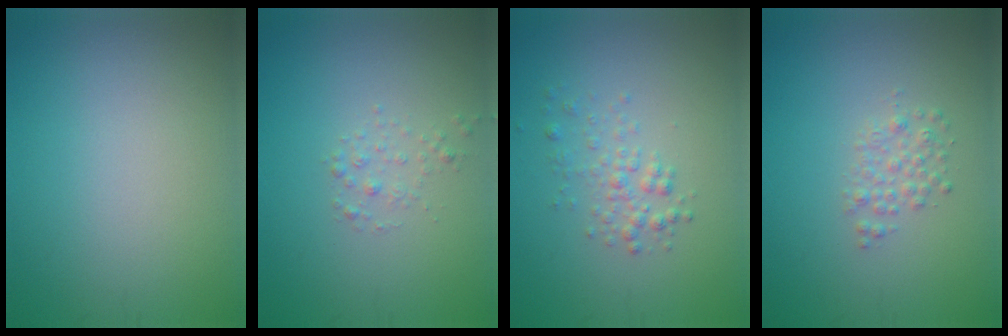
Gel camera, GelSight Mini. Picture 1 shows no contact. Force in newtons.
{"total": 1.0, "press": 1.0, "slide": 0.0}
{"total": 1.8, "press": 1.8, "slide": 0.1}
{"total": 1.5, "press": 1.5, "slide": 0.0}